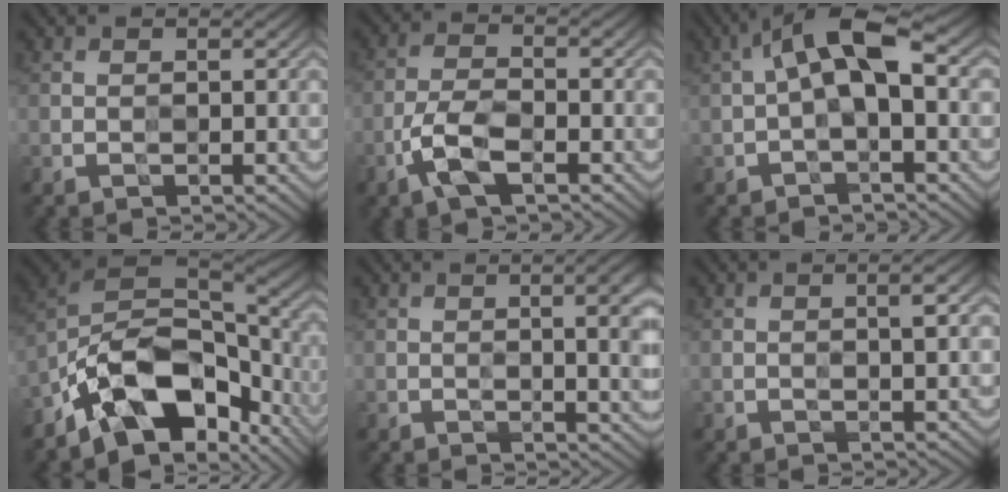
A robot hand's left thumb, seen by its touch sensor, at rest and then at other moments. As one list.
[{"total": 5.7, "force": [-2.7, 2.3, 4.4], "torque": [-0.102, 0.001, -0.066]}, {"total": 8.1, "force": [0.9, 2.9, 7.5], "torque": [-0.138, 0.032, 0.002]}, {"total": 14.9, "force": [-7.9, 7.9, 9.9], "torque": [-0.206, -0.011, -0.142]}, {"total": 8.2, "force": [0.8, 2.6, 7.8], "torque": [-0.083, 0.011, 0.007]}, {"total": 2.5, "force": [0.6, 0.2, 2.4], "torque": [-0.037, 0.004, 0.008]}]